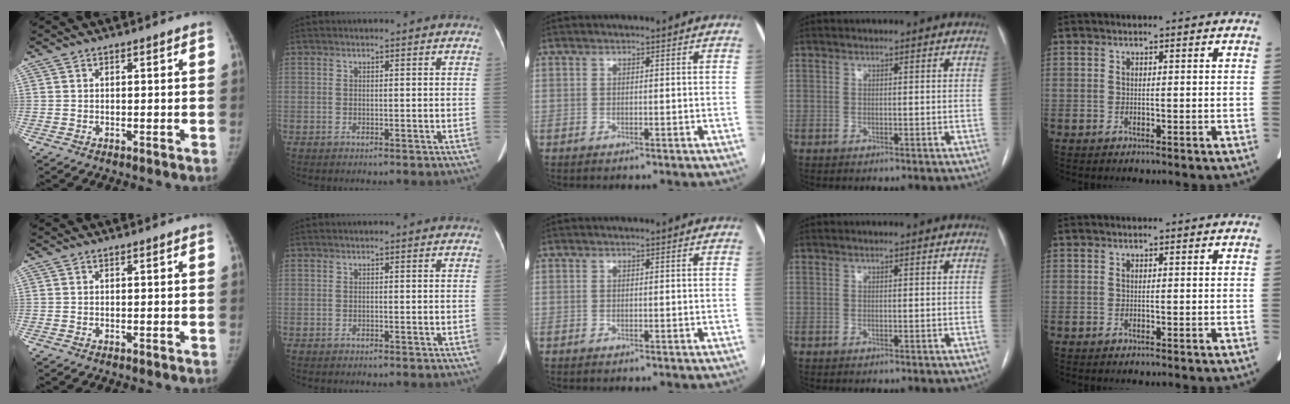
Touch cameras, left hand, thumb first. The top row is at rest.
{}